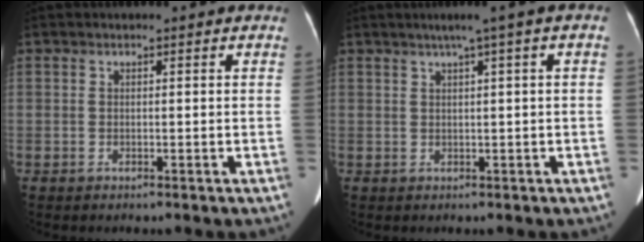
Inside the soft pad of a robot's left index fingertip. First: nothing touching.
{"total": 3.9, "force": [1.5, -0.6, 3.5], "torque": [-0.057, 0.014, 0.025]}